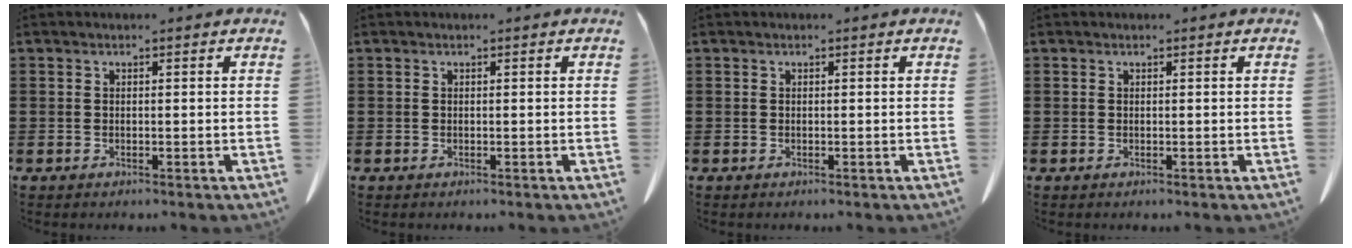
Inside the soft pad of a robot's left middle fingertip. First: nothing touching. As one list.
[{"total": 0.0}, {"total": 0.0}, {"total": 0.0}]